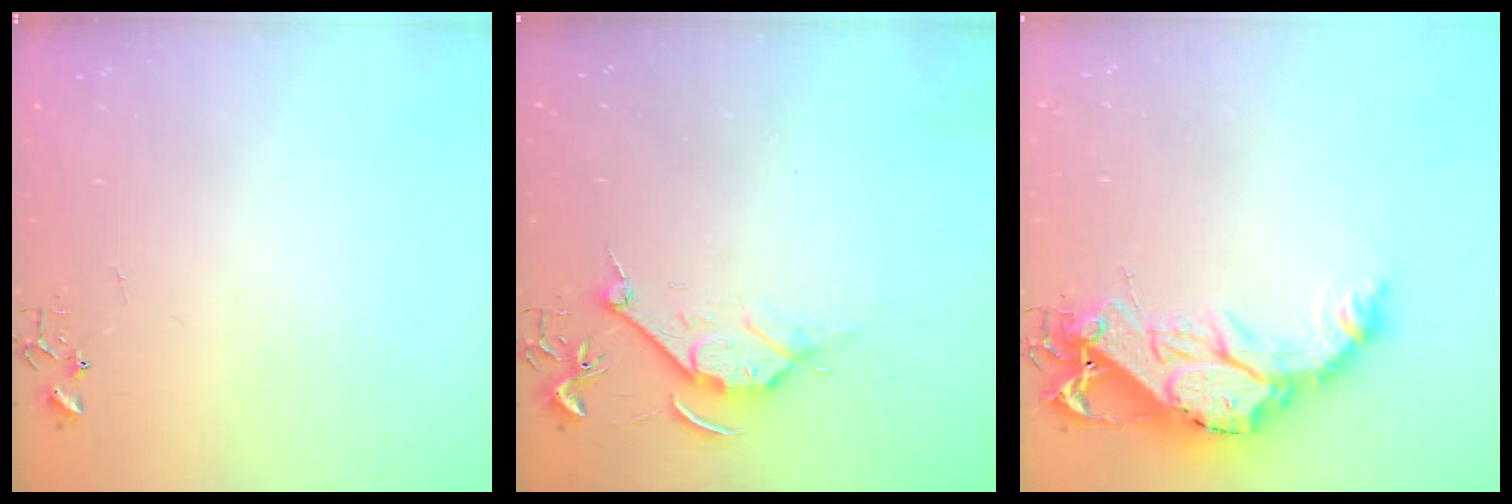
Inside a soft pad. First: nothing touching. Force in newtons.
{"total": 8.4, "press": 8.3, "slide": 1.0}
{"total": 18.0, "press": 17.9, "slide": 1.7}